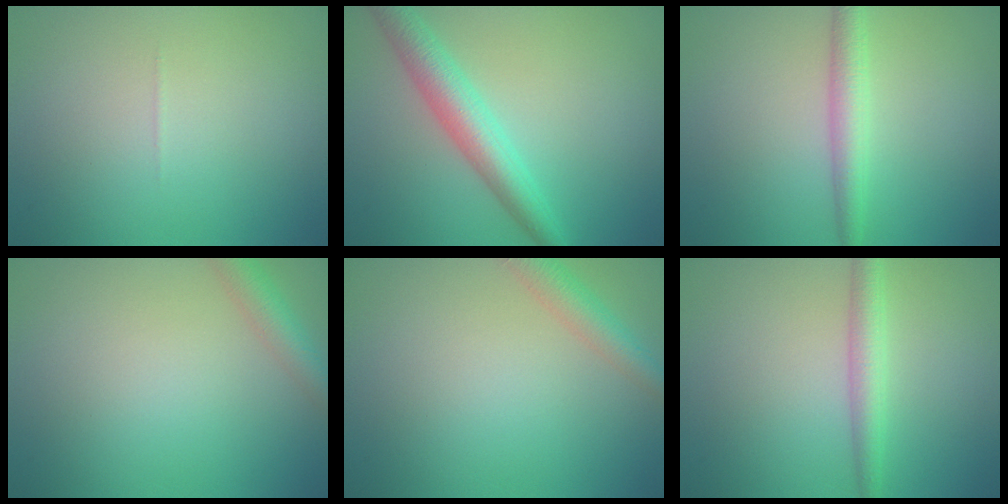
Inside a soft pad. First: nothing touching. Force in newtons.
{"total": 4.5, "press": 4.5, "slide": 0.1}
{"total": 2.7, "press": 2.7, "slide": 0.1}
{"total": 2.8, "press": 2.8, "slide": 0.1}
{"total": 2.8, "press": 2.8, "slide": 0.2}
{"total": 2.5, "press": 2.5, "slide": 0.1}